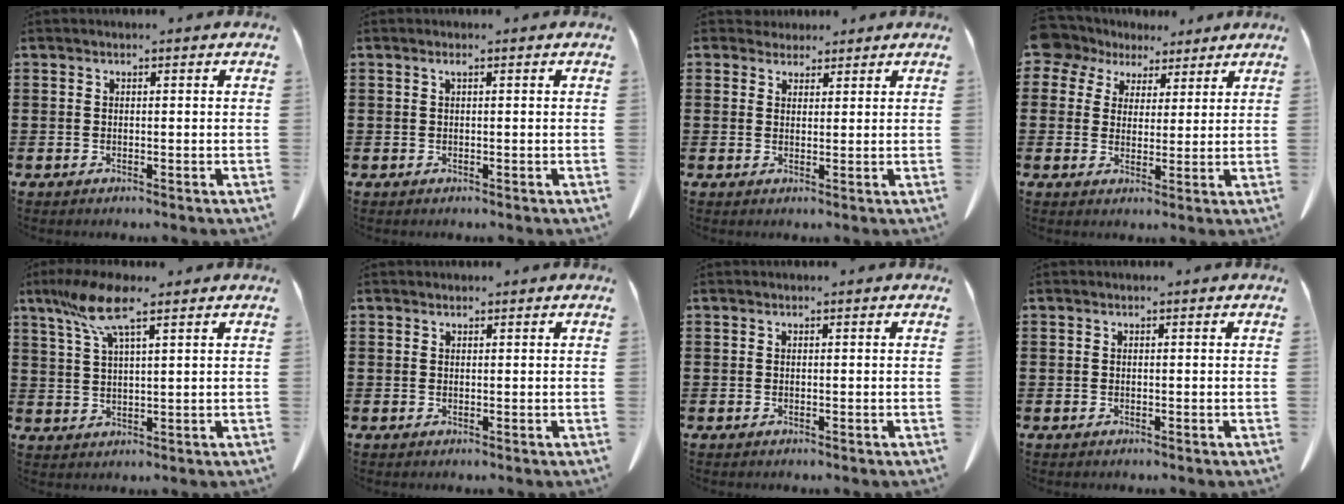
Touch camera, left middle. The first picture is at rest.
{"total": 1.2, "force": [0.5, 0.1, 1.1], "torque": [-0.023, 0.003, 0.009]}
{"total": 2.8, "force": [2.5, 1.3, 0.2], "torque": [-0.004, 0.001, 0.046]}
{"total": 5.8, "force": [4.3, 3.7, 1.0], "torque": [-0.041, -0.007, 0.080]}
{"total": 8.3, "force": [5.1, 1.4, 6.3], "torque": [-0.141, -0.006, 0.089]}
{"total": 0.6, "force": [0.5, 0.3, 0.0], "torque": [-0.002, 0.001, 0.011]}
{"total": 0.0}
{"total": 0.0}